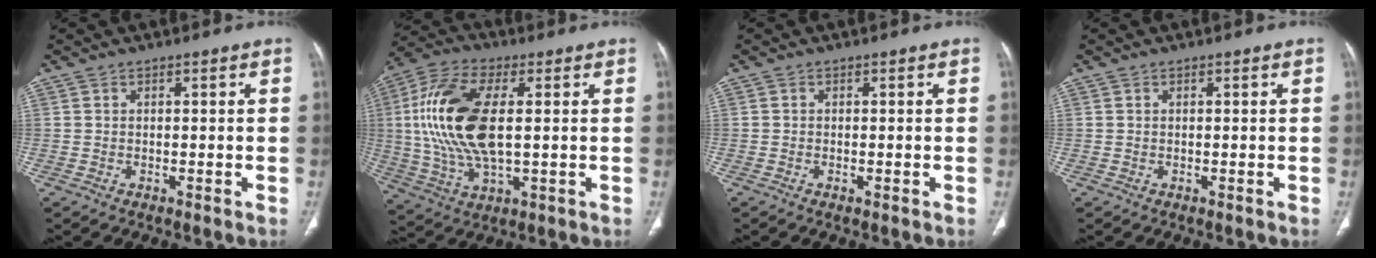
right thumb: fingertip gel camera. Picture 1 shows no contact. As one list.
[{"total": 18.6, "force": [2.2, 8.7, 16.3], "torque": [-0.343, 0.002, 0.042]}, {"total": 0.6, "force": [-0.4, 0.2, 0.5], "torque": [-0.011, -0.002, -0.005]}, {"total": 0.0}]